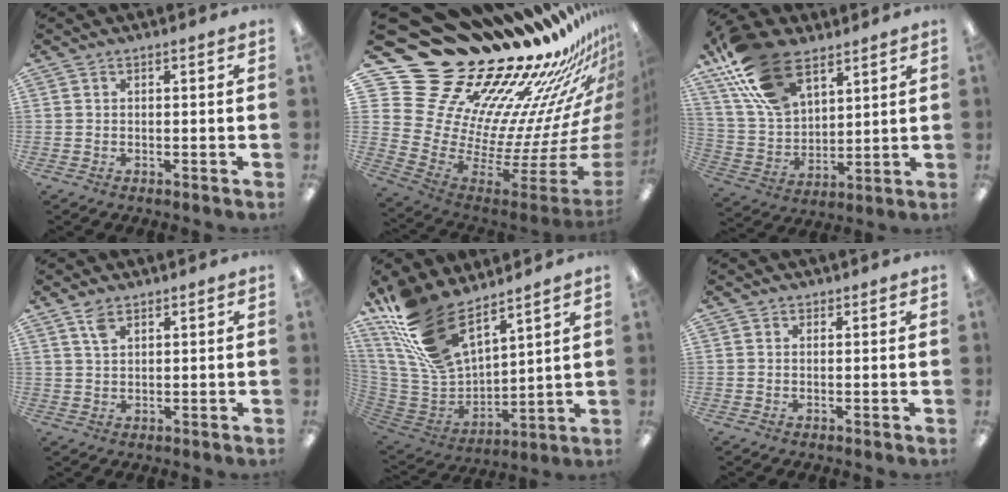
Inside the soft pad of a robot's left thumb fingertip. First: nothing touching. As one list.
[{"total": 28.8, "force": [23.6, 13.1, 10.1], "torque": [-0.091, -0.262, 0.510]}, {"total": 21.3, "force": [12.6, 11.8, 12.5], "torque": [-0.271, -0.045, 0.232]}, {"total": 3.6, "force": [2.4, 1.7, 2.1], "torque": [-0.040, -0.004, 0.043]}, {"total": 19.8, "force": [14.1, 9.0, 10.7], "torque": [-0.250, -0.080, 0.263]}, {"total": 0.8, "force": [0.6, 0.4, 0.0], "torque": [0.008, -0.003, 0.010]}]